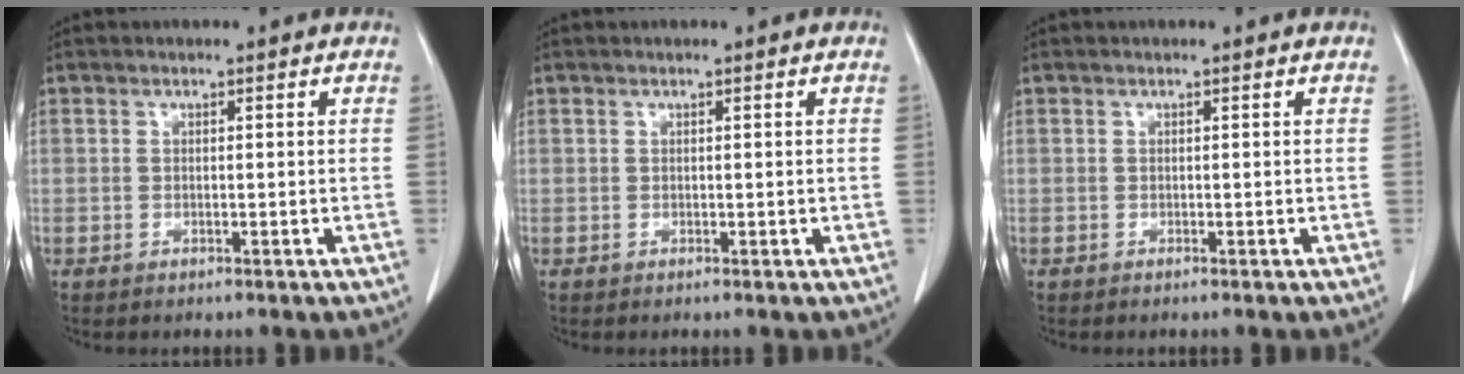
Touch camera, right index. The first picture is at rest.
{"total": 0.0}
{"total": 0.0}